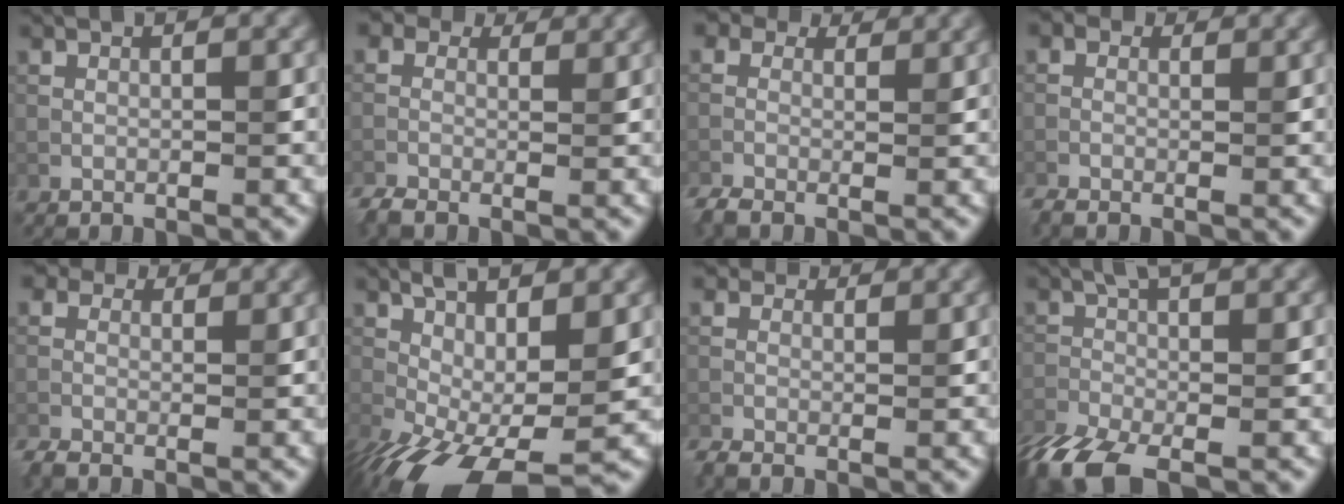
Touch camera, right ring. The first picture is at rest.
{"total": 4.3, "force": [0.3, 3.2, 2.9], "torque": [-0.059, -0.002, 0.002]}
{"total": 4.5, "force": [0.8, 3.3, 3.0], "torque": [-0.064, -0.001, 0.007]}
{"total": 2.8, "force": [-0.7, 2.0, 1.8], "torque": [-0.032, -0.001, -0.011]}
{"total": 3.6, "force": [0.2, 2.7, 2.4], "torque": [-0.050, -0.002, -0.001]}
{"total": 13.8, "force": [-2.0, 5.8, 12.3], "torque": [-0.220, -0.025, -0.009]}
{"total": 2.6, "force": [0.4, 1.9, 1.7], "torque": [-0.039, -0.007, -0.001]}
{"total": 8.4, "force": [-4.4, 2.8, 6.6], "torque": [-0.131, -0.015, -0.088]}